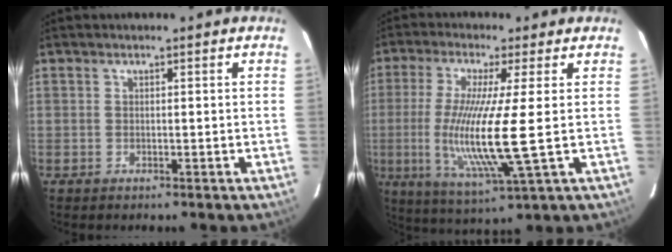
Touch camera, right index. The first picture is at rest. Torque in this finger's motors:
{"motor_torque": [1.41, -0.73, 1.05, 0.21]}